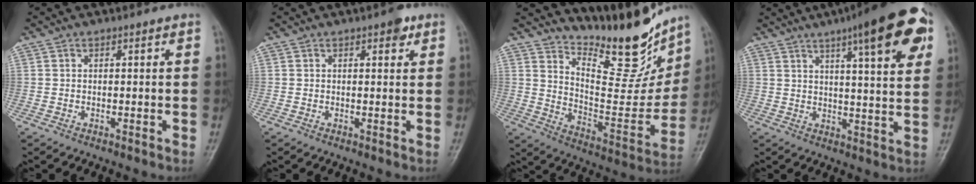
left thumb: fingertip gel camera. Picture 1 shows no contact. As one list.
[{"total": 2.4, "force": [1.3, 1.0, 1.7], "torque": [-0.016, -0.003, 0.015]}, {"total": 18.2, "force": [15.1, 5.6, 8.4], "torque": [-0.077, -0.113, 0.242]}, {"total": 17.6, "force": [8.6, 3.7, 14.9], "torque": [-0.186, -0.015, 0.116]}]